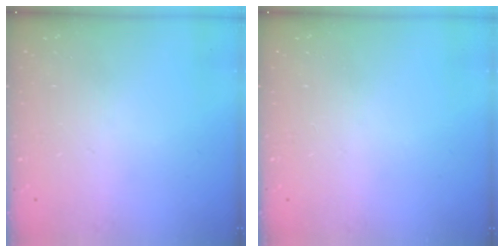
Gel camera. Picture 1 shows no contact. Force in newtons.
{"total": 0.0}